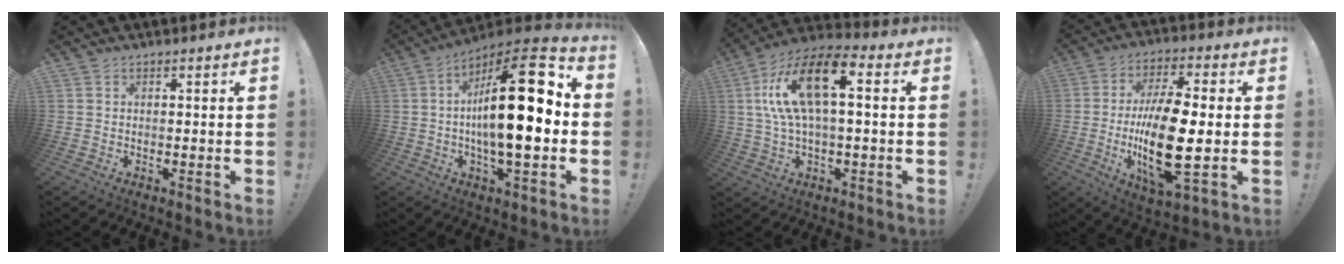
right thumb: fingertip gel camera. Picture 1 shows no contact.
{"total": 23.3, "force": [0.1, 7.1, 22.2], "torque": [-0.349, -0.008, -0.011]}
{"total": 17.5, "force": [3.3, 7.2, 15.6], "torque": [-0.301, 0.008, 0.053]}
{"total": 20.0, "force": [-2.5, 6.7, 18.7], "torque": [-0.365, -0.008, -0.040]}